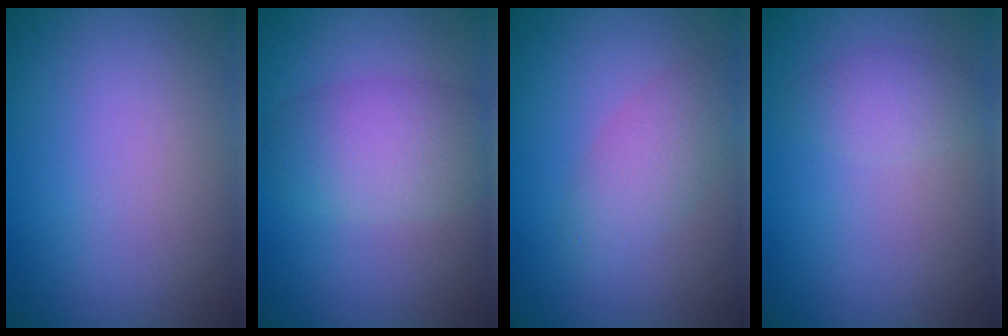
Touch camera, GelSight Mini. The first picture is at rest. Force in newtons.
{"total": 4.4, "press": 4.4, "slide": 0.2}
{"total": 2.9, "press": 2.9, "slide": 0.1}
{"total": 1.8, "press": 1.8, "slide": 0.2}